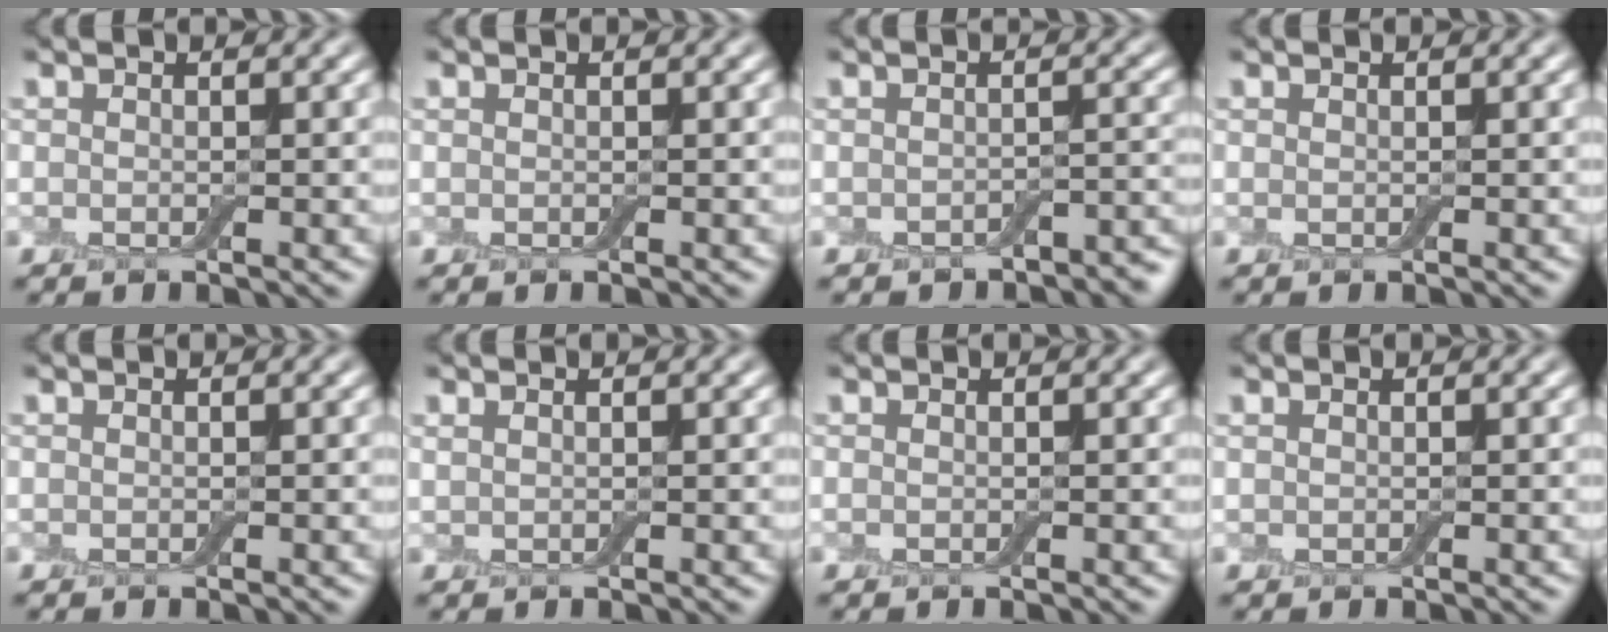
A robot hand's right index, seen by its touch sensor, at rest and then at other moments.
{"total": 0.0}
{"total": 2.3, "force": [-2.0, 0.8, 0.8], "torque": [-0.009, -0.001, -0.023]}
{"total": 0.0}
{"total": 0.0}
{"total": 0.6, "force": [0.5, 0.2, 0.2], "torque": [-0.008, 0.004, 0.008]}
{"total": 0.0}
{"total": 0.0}